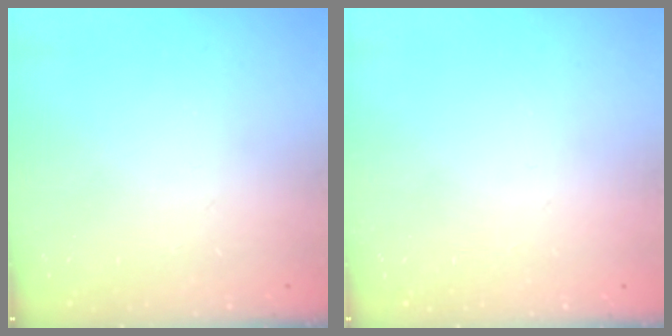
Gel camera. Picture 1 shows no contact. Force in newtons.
{"total": 0.0}